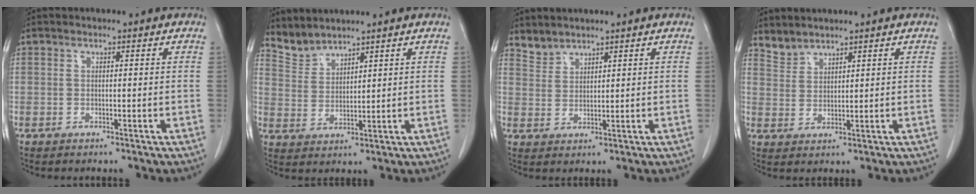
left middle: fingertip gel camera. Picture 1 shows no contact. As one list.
[{"total": 3.9, "force": [3.9, 0.4, -0.3], "torque": [-0.002, 0.004, 0.090]}, {"total": 2.5, "force": [2.5, 0.5, -0.2], "torque": [0.003, 0.006, 0.054]}, {"total": 2.7, "force": [2.7, 0.5, -0.1], "torque": [0.001, 0.006, 0.059]}]